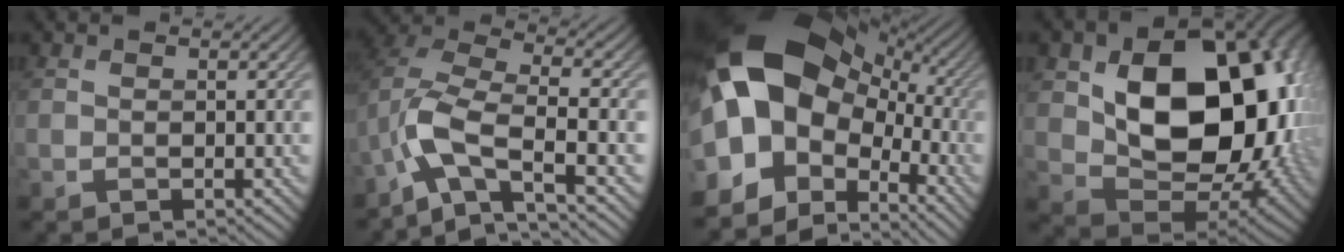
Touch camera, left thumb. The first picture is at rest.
{"total": 9.5, "force": [-4.4, 3.8, 7.5], "torque": [-0.154, -0.004, -0.096]}
{"total": 19.3, "force": [1.3, 13.6, 13.6], "torque": [-0.260, 0.004, 0.037]}
{"total": 17.4, "force": [2.4, 11.9, 12.4], "torque": [-0.192, -0.029, 0.059]}